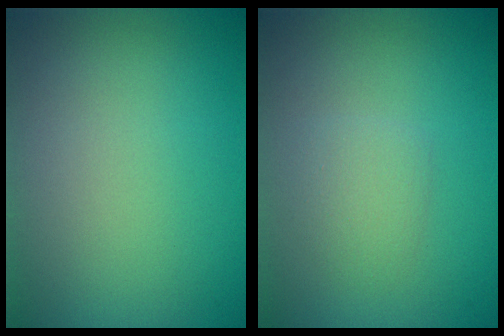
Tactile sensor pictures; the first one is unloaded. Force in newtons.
{"total": 1.6, "press": 1.6, "slide": 0.1}